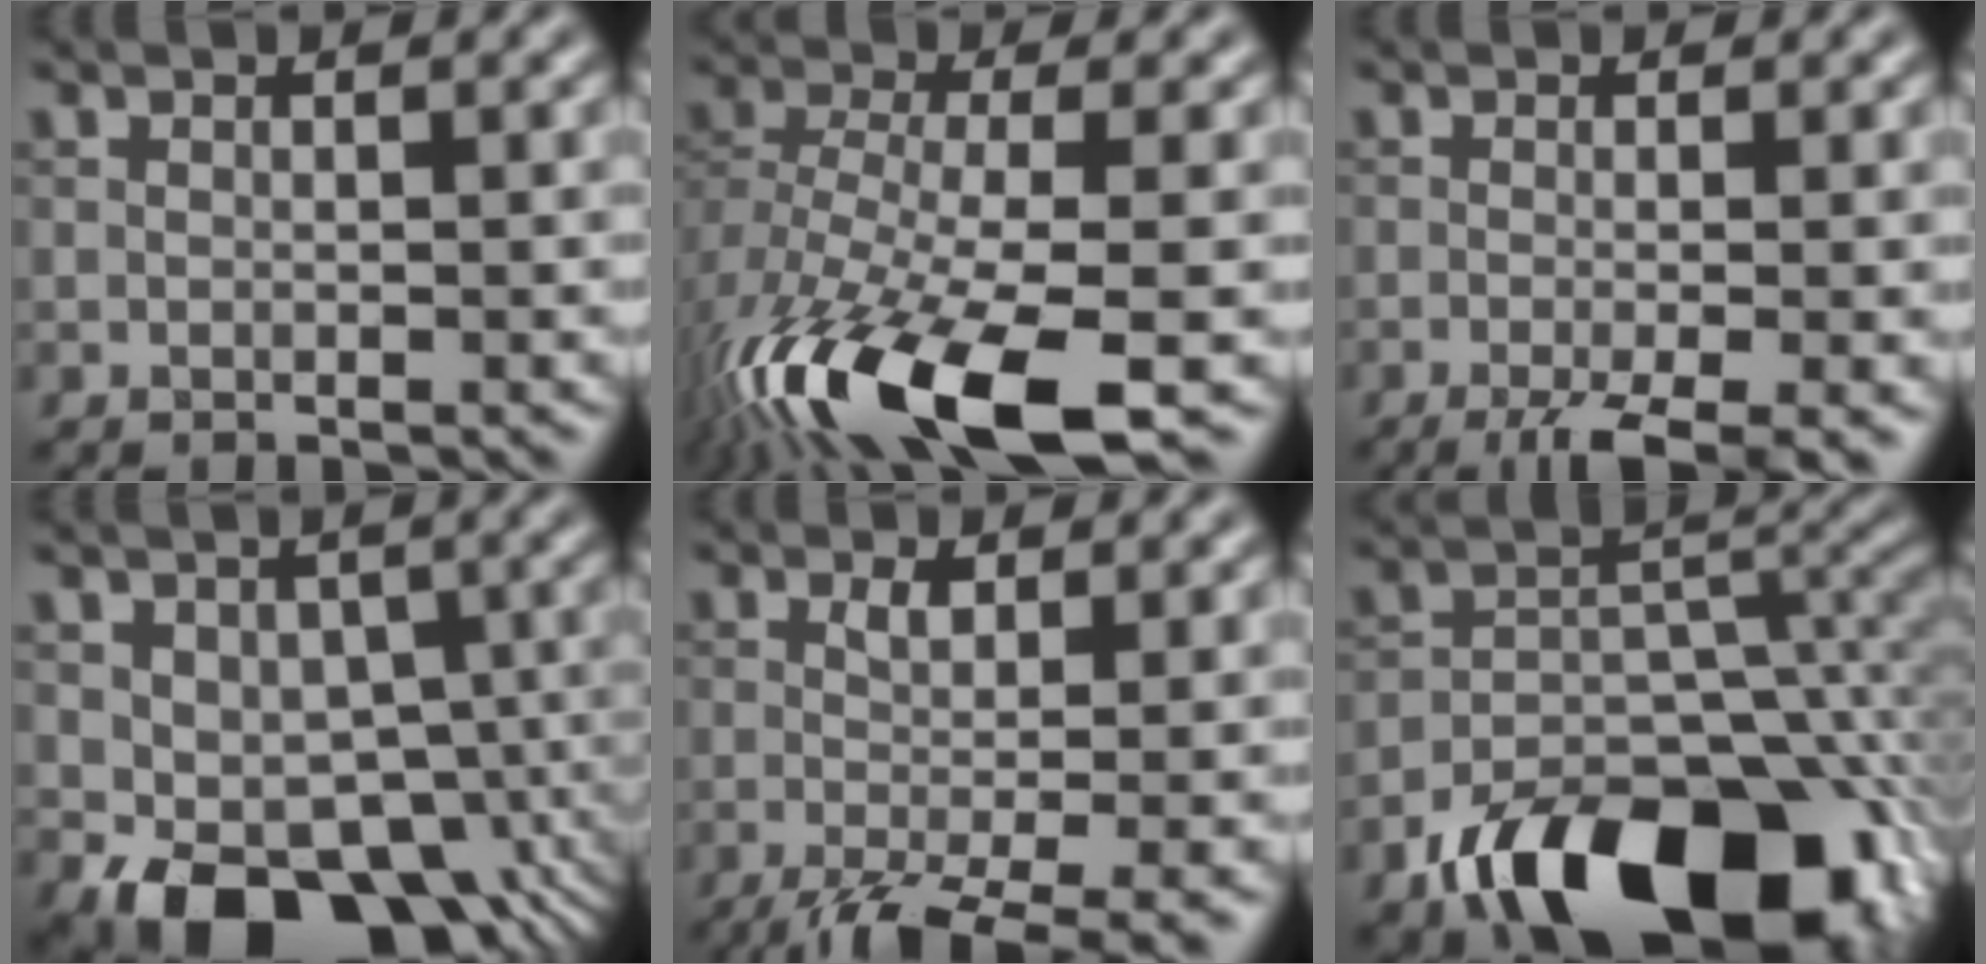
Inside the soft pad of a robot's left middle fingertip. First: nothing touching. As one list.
[{"total": 13.5, "force": [-7.1, 4.9, 10.3], "torque": [-0.225, -0.028, -0.128]}, {"total": 5.4, "force": [-2.7, 1.3, 4.5], "torque": [-0.068, -0.008, -0.044]}, {"total": 10.4, "force": [-4.3, 6.9, 6.5], "torque": [-0.088, -0.016, -0.060]}, {"total": 6.0, "force": [-2.3, 1.5, 5.4], "torque": [-0.091, -0.006, -0.041]}, {"total": 14.9, "force": [-9.6, 7.5, 8.6], "torque": [-0.141, -0.008, -0.153]}]